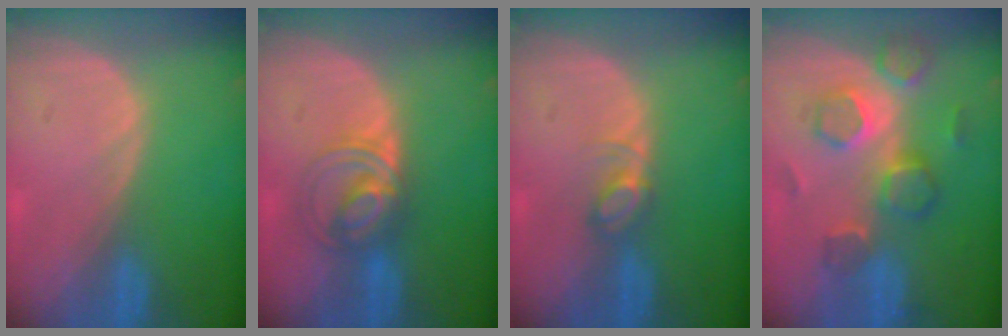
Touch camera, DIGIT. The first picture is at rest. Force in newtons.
{"total": 5.7, "press": 5.6, "slide": 0.4}
{"total": 2.8, "press": 2.8, "slide": 0.4}
{"total": 8.9, "press": 7.8, "slide": 4.3}